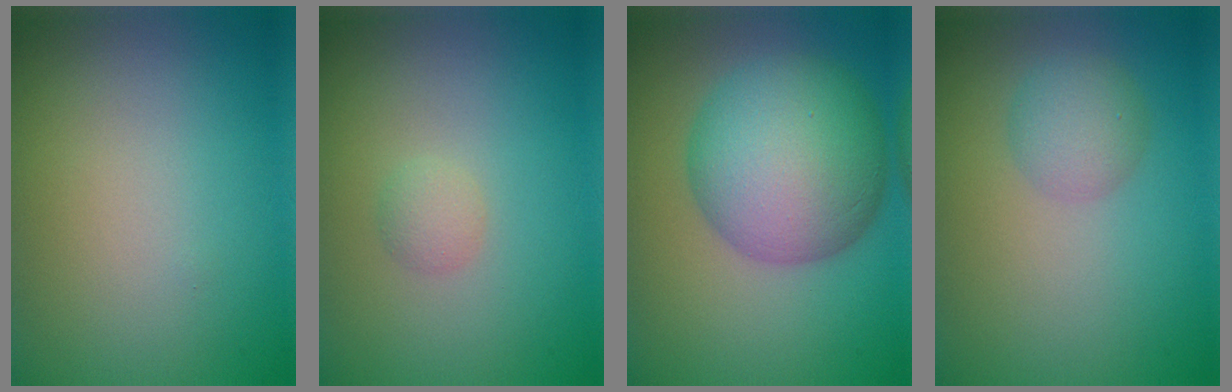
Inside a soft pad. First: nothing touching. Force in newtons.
{"total": 1.1, "press": 1.1, "slide": 0.1}
{"total": 10.6, "press": 10.6, "slide": 0.2}
{"total": 2.5, "press": 2.5, "slide": 0.1}